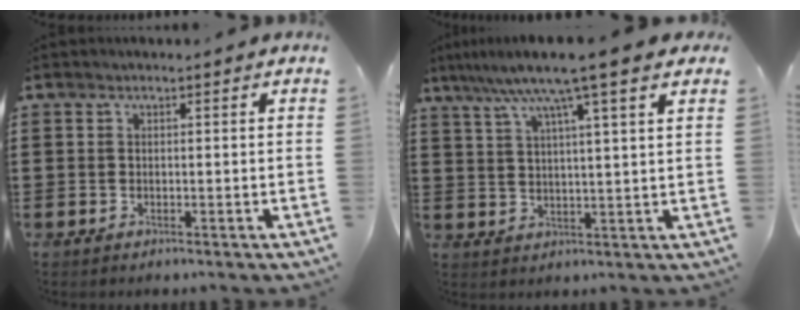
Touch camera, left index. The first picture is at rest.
{"total": 9.1, "force": [6.2, 0.3, 6.6], "torque": [-0.138, -0.020, 0.101]}